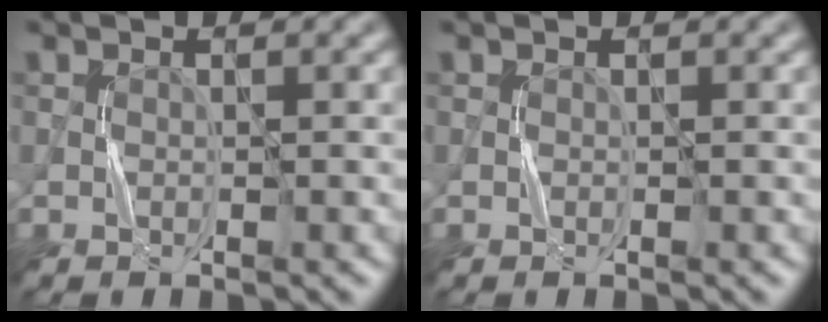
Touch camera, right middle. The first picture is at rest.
{"total": 0.0}